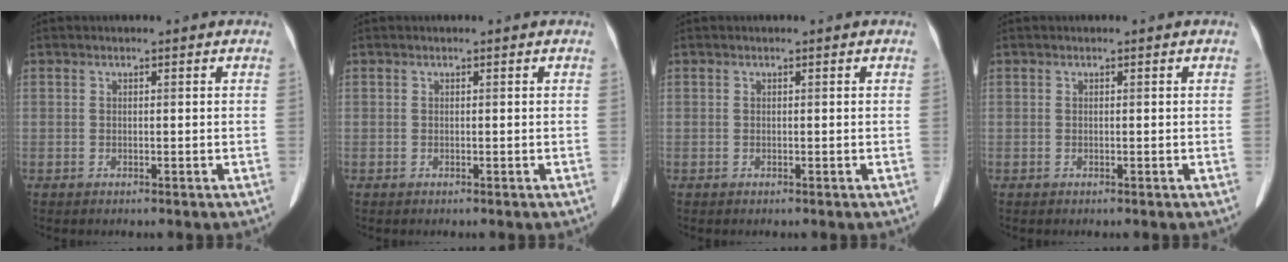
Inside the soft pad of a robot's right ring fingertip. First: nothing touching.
{"total": 0.0}
{"total": 0.0}
{"total": 0.0}